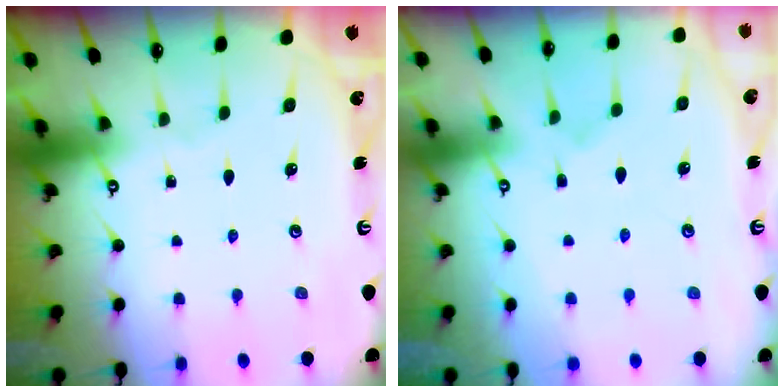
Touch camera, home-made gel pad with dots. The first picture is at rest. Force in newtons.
{"total": 2.3, "press": 2.0, "slide": 1.1}